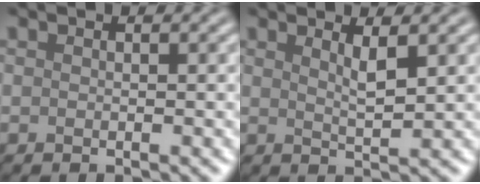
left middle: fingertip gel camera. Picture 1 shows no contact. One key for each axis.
{"total": 2.1, "fx": 1.2, "fy": 0.5, "fz": 1.7, "tx": -0.024, "ty": -0.003, "tz": 0.018}